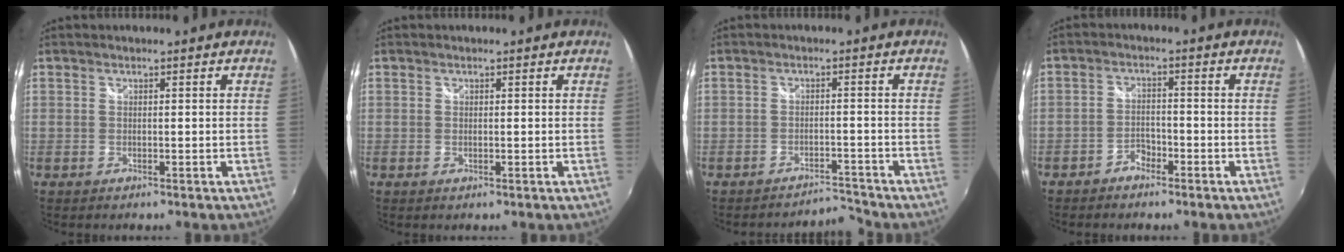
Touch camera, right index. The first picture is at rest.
{"total": 0.0}
{"total": 3.6, "force": [-3.4, -0.5, -1.0], "torque": [0.005, 0.008, -0.059]}
{"total": 3.1, "force": [-2.4, 1.6, 1.0], "torque": [-0.030, 0.007, -0.041]}